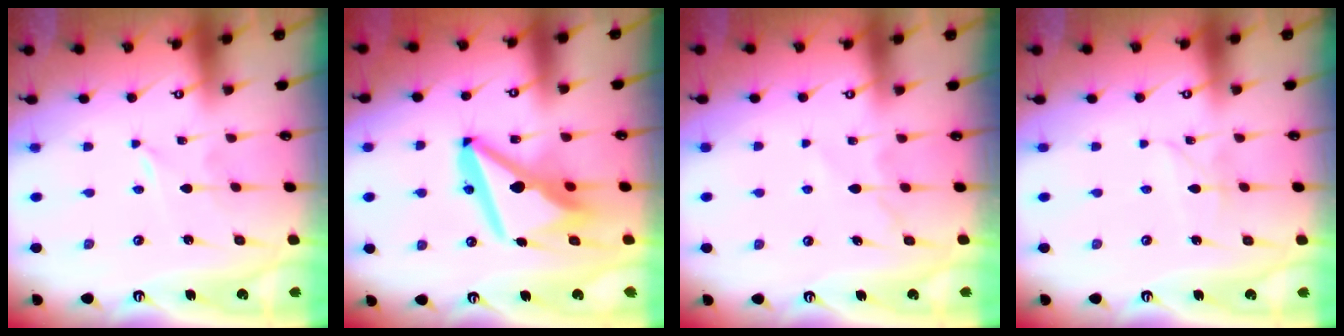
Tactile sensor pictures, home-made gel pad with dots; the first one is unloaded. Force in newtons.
{"total": 14.7, "press": 14.7, "slide": 1.5}
{"total": 6.0, "press": 6.0, "slide": 0.5}
{"total": 2.9, "press": 2.9, "slide": 0.3}